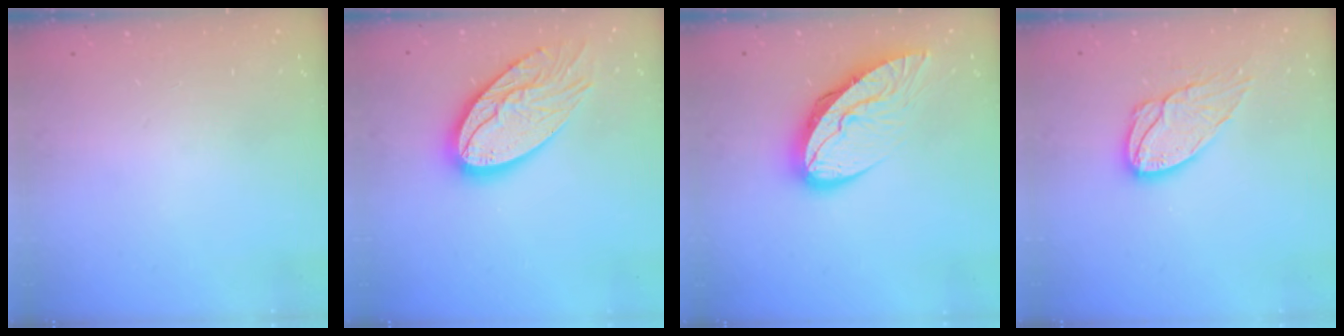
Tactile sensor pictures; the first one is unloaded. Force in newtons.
{"total": 18.9, "press": 18.9, "slide": 1.4}
{"total": 12.0, "press": 11.9, "slide": 1.1}
{"total": 11.7, "press": 11.6, "slide": 0.9}